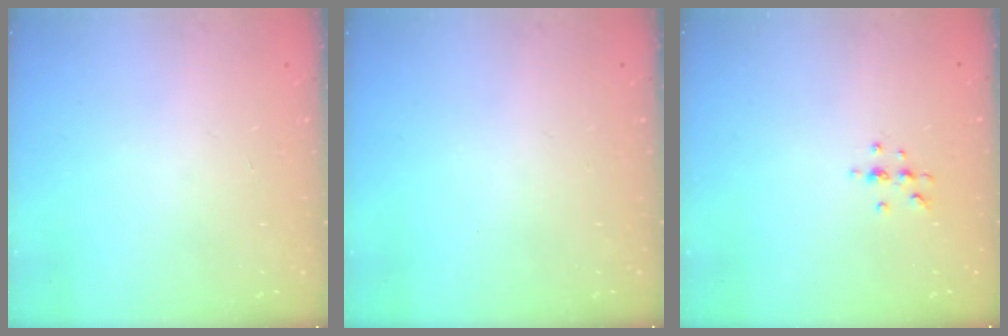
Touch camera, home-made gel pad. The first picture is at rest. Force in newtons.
{"total": 0.0}
{"total": 5.2, "press": 5.2, "slide": 0.6}